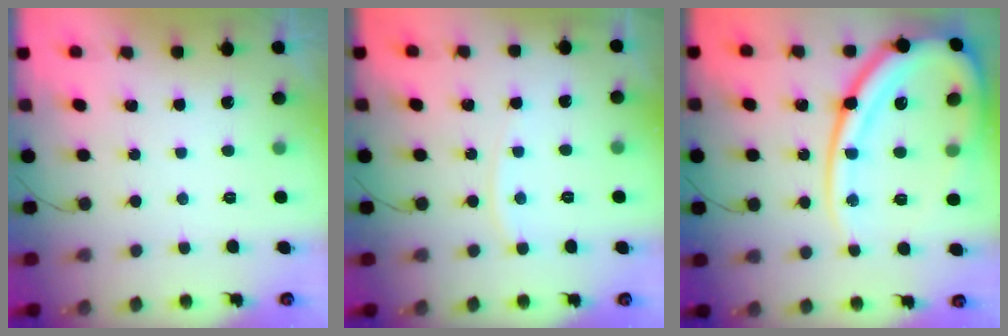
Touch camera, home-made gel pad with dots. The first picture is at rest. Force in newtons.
{"total": 3.5, "press": 3.5, "slide": 0.1}
{"total": 25.5, "press": 25.4, "slide": 2.4}